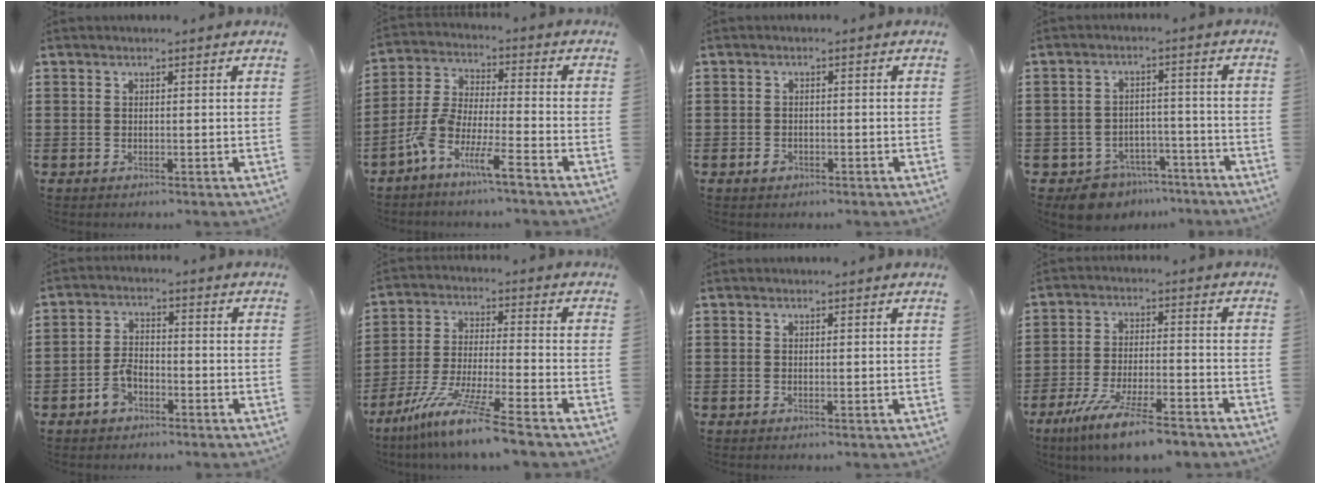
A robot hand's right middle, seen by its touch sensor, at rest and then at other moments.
{"total": 7.9, "force": [-6.0, 0.4, 5.0], "torque": [-0.123, -0.017, -0.124]}
{"total": 1.1, "force": [-0.7, 0.7, 0.5], "torque": [-0.013, 0.000, -0.014]}
{"total": 5.9, "force": [-5.5, 2.1, 0.6], "torque": [-0.021, 0.019, -0.111]}
{"total": 3.9, "force": [-2.6, 2.1, 2.1], "torque": [-0.051, 0.004, -0.053]}
{"total": 10.7, "force": [-8.7, -0.9, 6.2], "torque": [-0.128, -0.007, -0.175]}
{"total": 0.0}
{"total": 9.1, "force": [-7.5, 0.6, 5.1], "torque": [-0.106, -0.001, -0.144]}